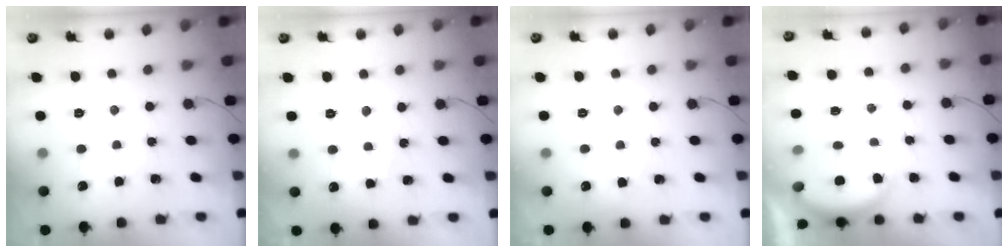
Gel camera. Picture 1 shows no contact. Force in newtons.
{"total": 7.0, "press": 7.0, "slide": 0.4}
{"total": 2.7, "press": 2.7, "slide": 0.2}
{"total": 3.0, "press": 2.9, "slide": 0.6}